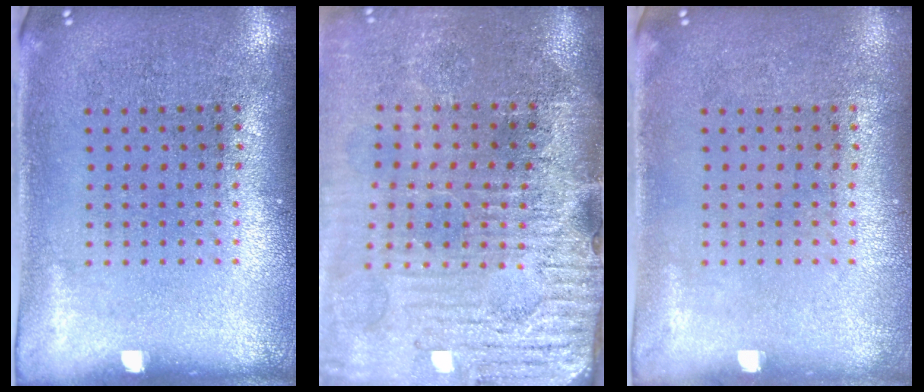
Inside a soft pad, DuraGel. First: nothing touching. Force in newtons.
{"total": 4.6, "press": 4.0, "slide": 2.4}
{"total": 0.0}